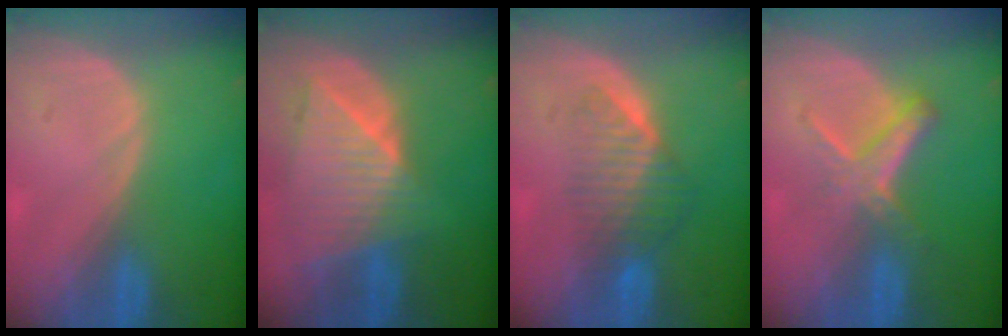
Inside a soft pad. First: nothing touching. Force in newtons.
{"total": 9.1, "press": 8.0, "slide": 4.3}
{"total": 6.6, "press": 5.6, "slide": 3.5}
{"total": 5.8, "press": 5.1, "slide": 2.9}